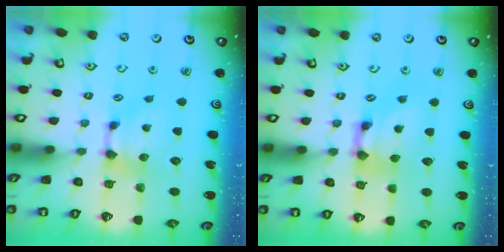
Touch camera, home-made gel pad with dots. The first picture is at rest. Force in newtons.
{"total": 3.0, "press": 3.0, "slide": 0.2}